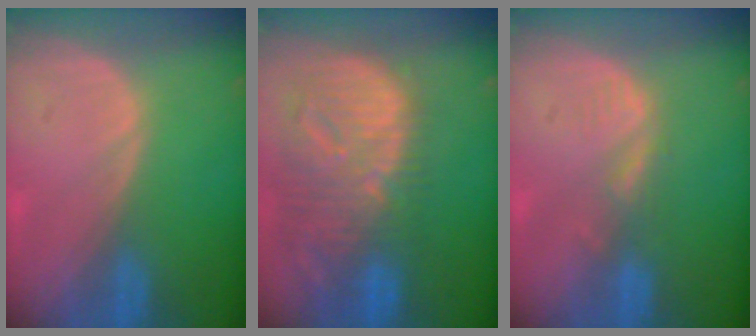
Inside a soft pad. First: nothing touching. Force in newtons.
{"total": 12.9, "press": 11.2, "slide": 6.4}
{"total": 2.0, "press": 2.0, "slide": 0.3}